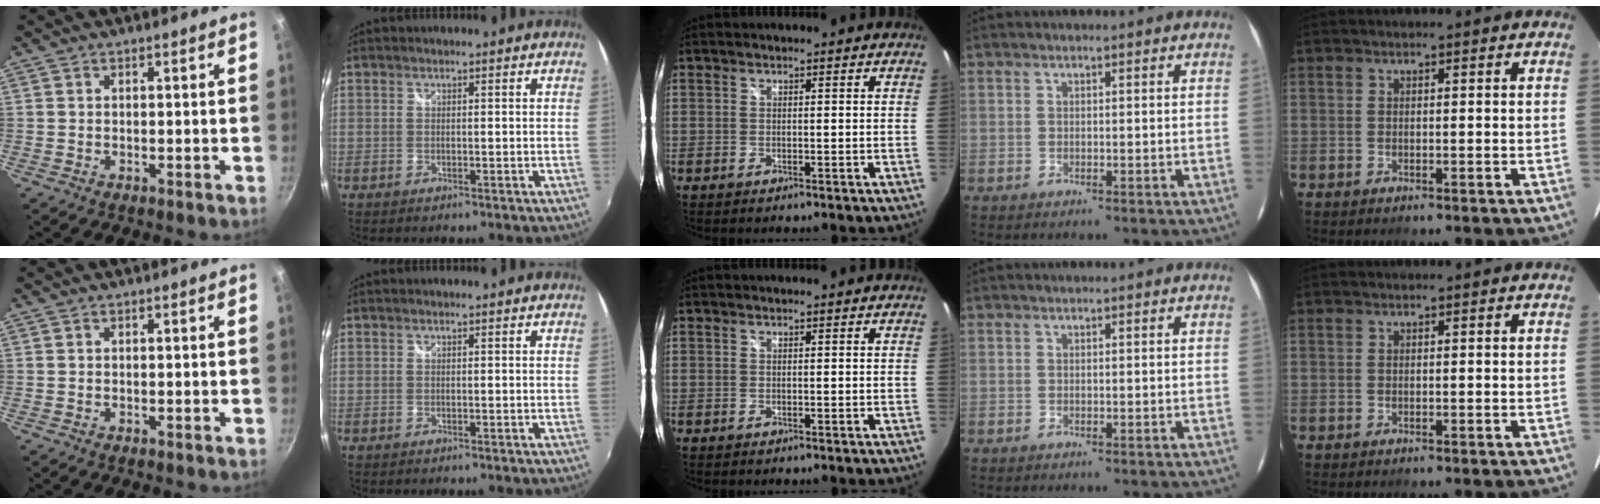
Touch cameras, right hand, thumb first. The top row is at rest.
{}